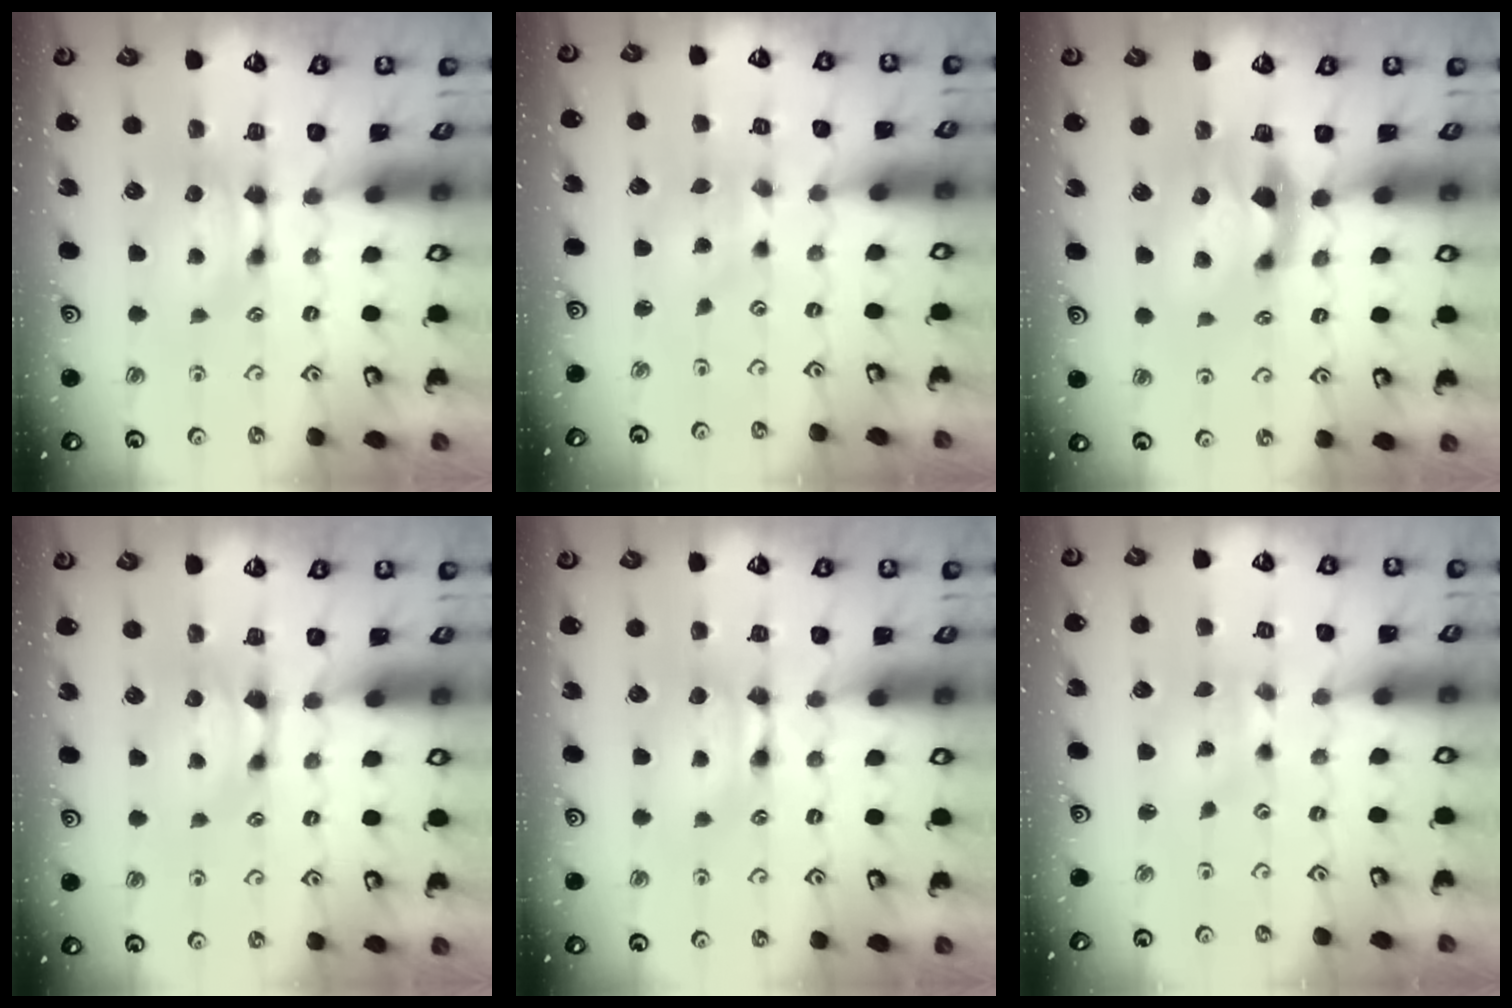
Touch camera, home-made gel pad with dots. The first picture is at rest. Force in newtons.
{"total": 2.6, "press": 2.4, "slide": 0.9}
{"total": 2.8, "press": 2.5, "slide": 1.3}
{"total": 0.9, "press": 0.2, "slide": 0.9}
{"total": 1.8, "press": 1.8, "slide": 0.1}
{"total": 2.1, "press": 1.8, "slide": 1.1}